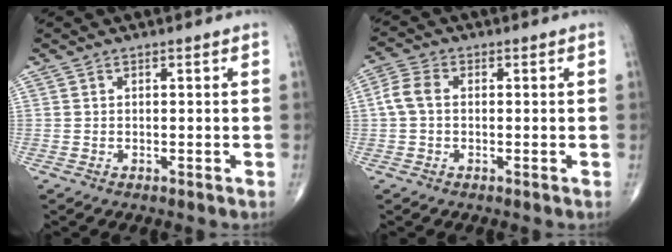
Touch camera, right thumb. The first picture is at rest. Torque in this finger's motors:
{"motor_torque": [-0.36, 0.13, 0.45, 0.03, 0.04]}